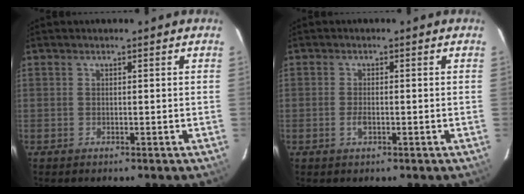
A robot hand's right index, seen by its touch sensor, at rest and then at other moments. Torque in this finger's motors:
{"motor_torque": [0.15, 0.11, -0.01, 0.01]}